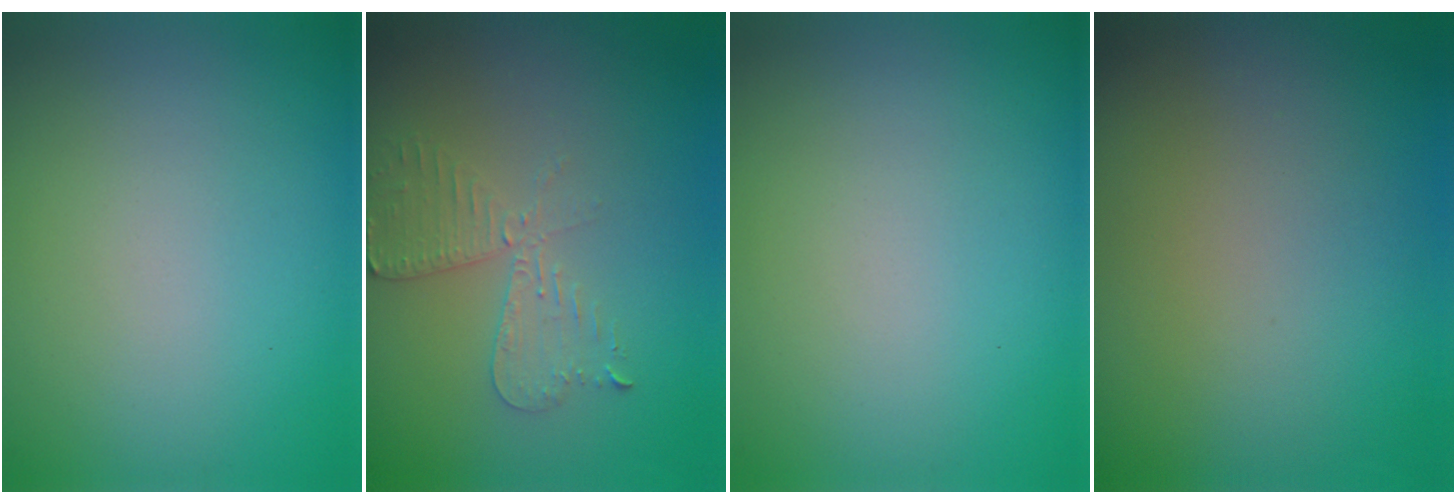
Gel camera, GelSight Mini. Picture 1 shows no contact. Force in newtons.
{"total": 2.6, "press": 2.5, "slide": 0.5}
{"total": 0.0}
{"total": 0.0}